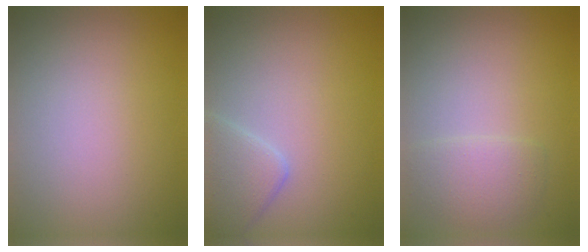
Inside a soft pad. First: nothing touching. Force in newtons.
{"total": 2.9, "press": 2.9, "slide": 0.1}
{"total": 2.3, "press": 2.2, "slide": 0.1}